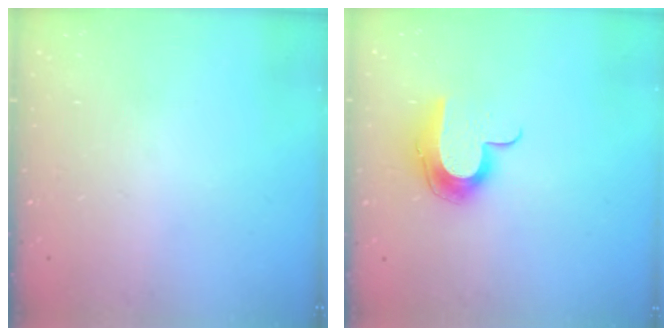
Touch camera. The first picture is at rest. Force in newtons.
{"total": 11.6, "press": 11.6, "slide": 0.8}